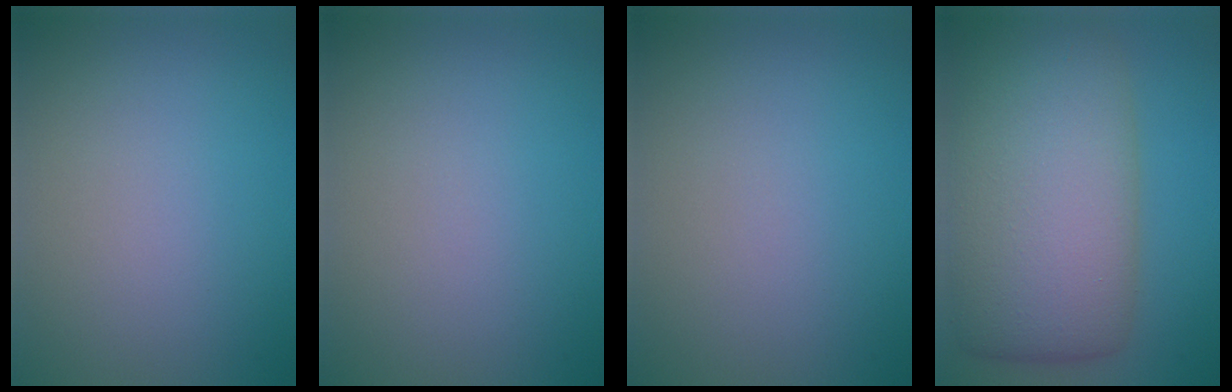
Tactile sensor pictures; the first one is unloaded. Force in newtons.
{"total": 0.0}
{"total": 0.0}
{"total": 12.3, "press": 12.3, "slide": 0.8}